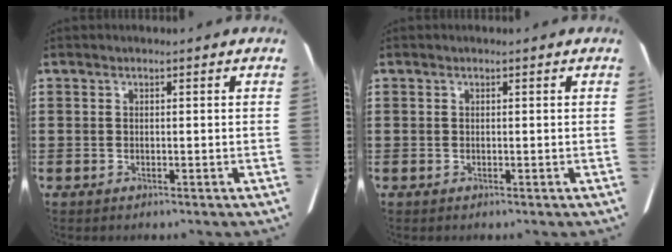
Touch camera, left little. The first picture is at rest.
{"total": 0.0}